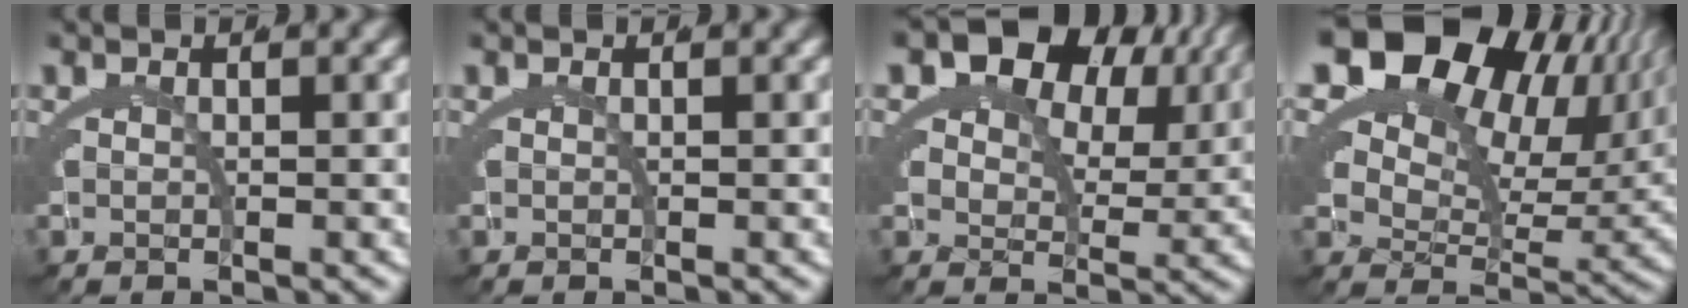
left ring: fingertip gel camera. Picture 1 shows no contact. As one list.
[{"total": 0.0}, {"total": 10.1, "force": [4.2, 6.8, 6.1], "torque": [-0.099, -0.001, 0.057]}, {"total": 14.8, "force": [5.5, 9.4, 10.0], "torque": [-0.171, 0.012, 0.076]}]